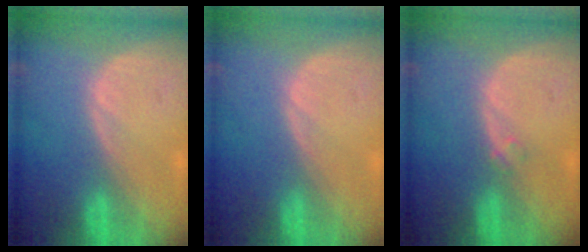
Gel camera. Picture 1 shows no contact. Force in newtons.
{"total": 0.0}
{"total": 1.2, "press": 1.1, "slide": 0.6}